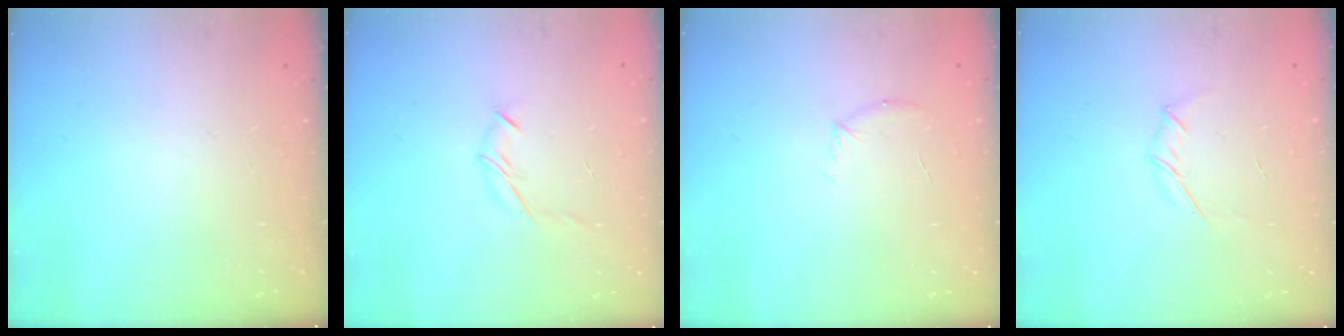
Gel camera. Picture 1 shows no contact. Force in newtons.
{"total": 6.7, "press": 6.6, "slide": 1.3}
{"total": 6.2, "press": 6.1, "slide": 1.3}
{"total": 3.7, "press": 3.6, "slide": 1.0}